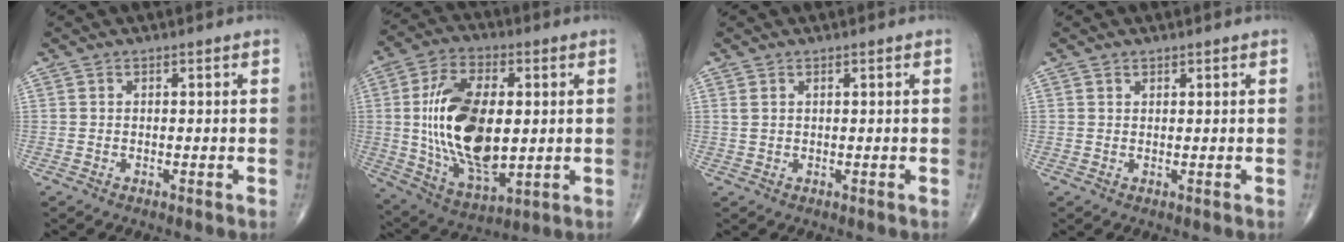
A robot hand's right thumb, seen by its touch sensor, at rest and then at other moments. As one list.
[{"total": 21.1, "force": [1.1, 11.2, 17.8], "torque": [-0.320, -0.010, 0.030]}, {"total": 1.0, "force": [0.5, 0.4, 0.7], "torque": [-0.015, 0.007, 0.015]}, {"total": 0.5, "force": [0.5, 0.2, -0.1], "torque": [0.008, -0.004, 0.005]}]